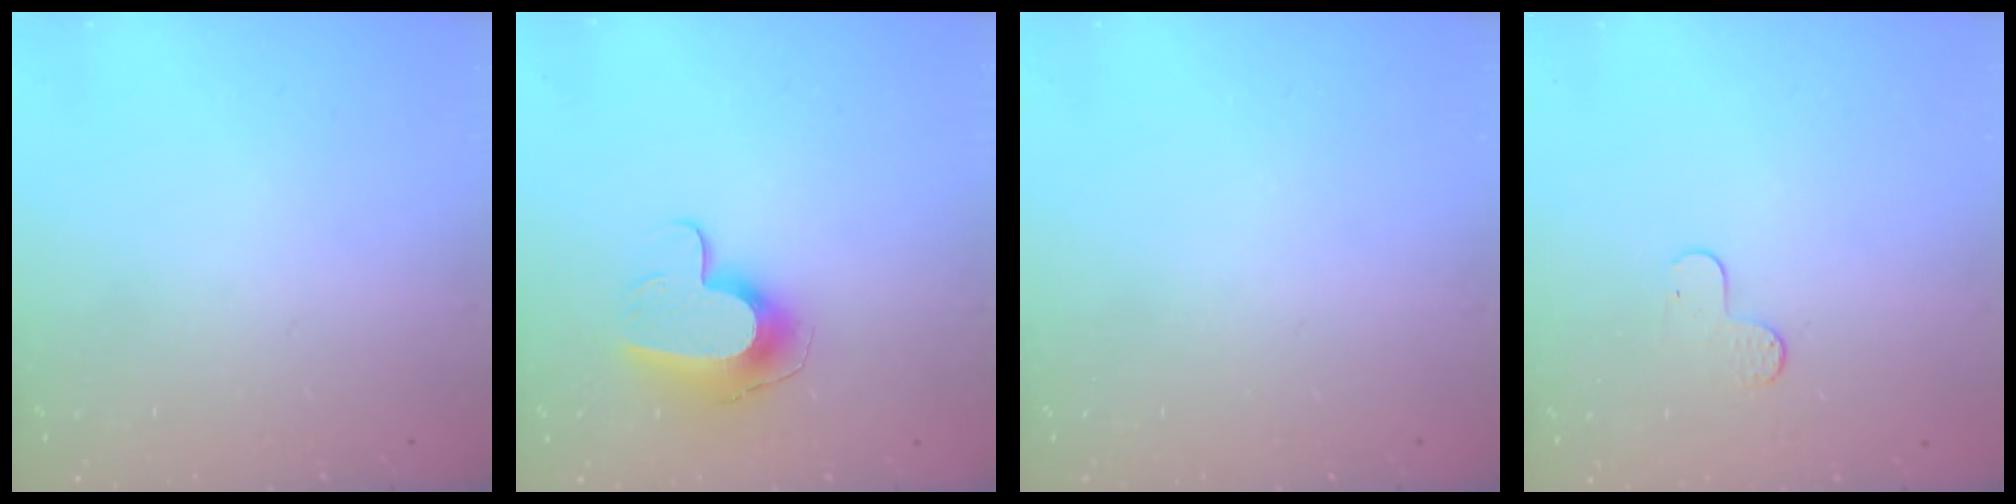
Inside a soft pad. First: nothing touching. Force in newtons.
{"total": 11.7, "press": 11.7, "slide": 0.7}
{"total": 0.0}
{"total": 4.4, "press": 4.4, "slide": 0.4}